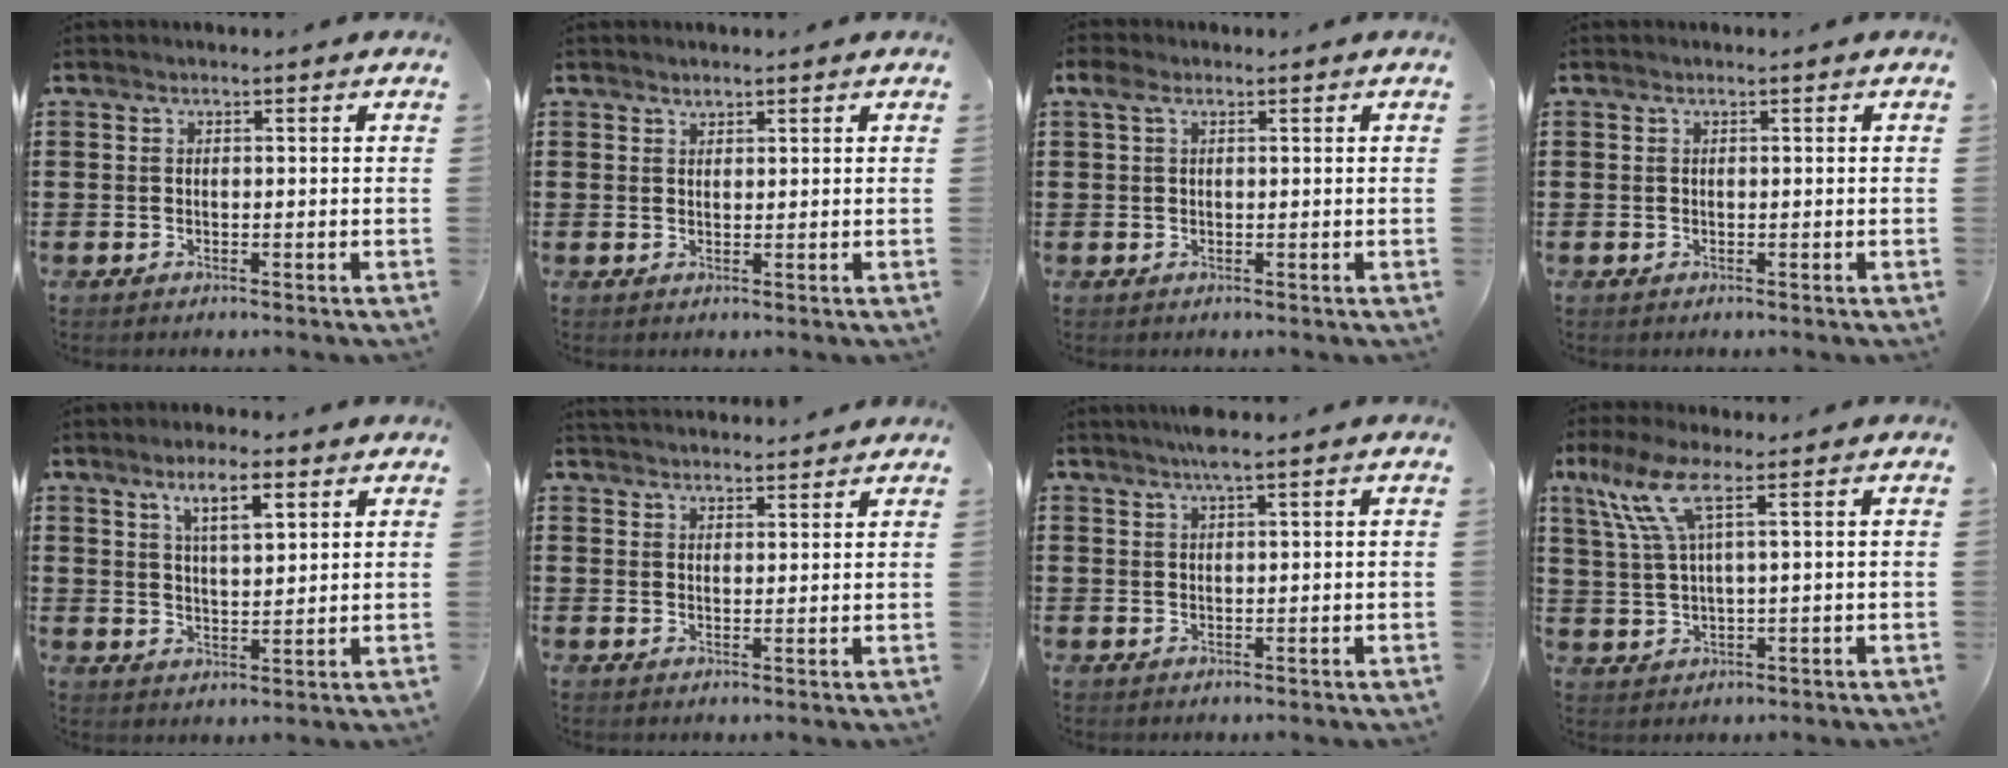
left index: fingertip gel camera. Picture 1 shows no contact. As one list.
[{"total": 1.1, "force": [1.0, 0.5, 0.1], "torque": [-0.003, 0.002, 0.018]}, {"total": 1.9, "force": [0.5, 1.1, 1.5], "torque": [-0.032, 0.008, 0.007]}, {"total": 0.0}, {"total": 6.3, "force": [3.8, 1.8, 4.7], "torque": [-0.087, 0.000, 0.062]}, {"total": 2.5, "force": [2.5, 0.0, -0.2], "torque": [-0.004, -0.005, 0.048]}, {"total": 2.5, "force": [1.9, 0.0, 1.7], "torque": [-0.035, 0.002, 0.034]}, {"total": 7.8, "force": [3.5, 1.3, 6.8], "torque": [-0.164, -0.003, 0.056]}]